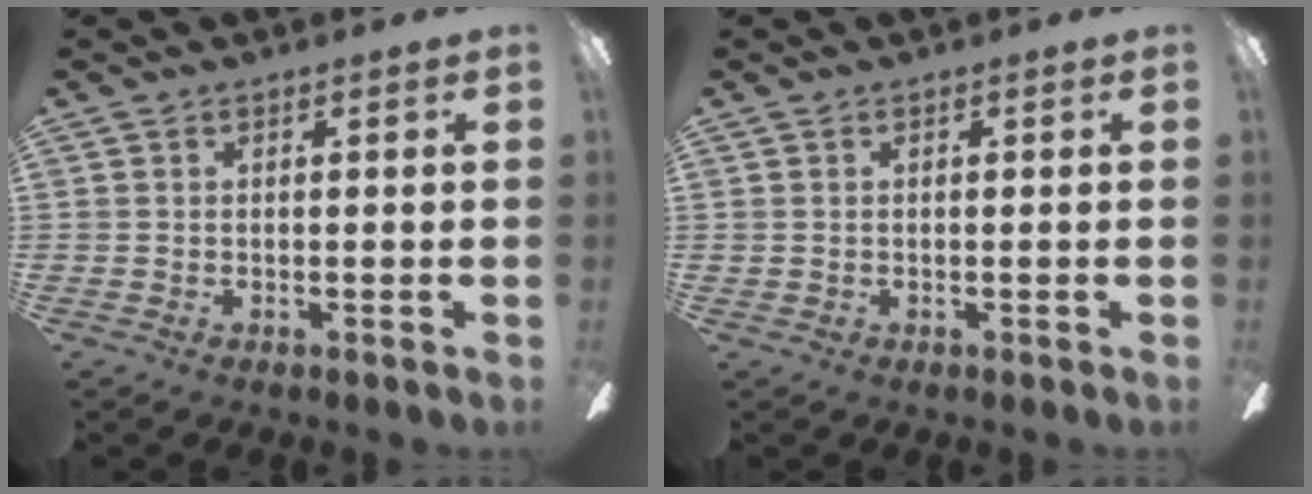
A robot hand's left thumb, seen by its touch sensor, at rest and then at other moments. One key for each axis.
{"total": 0.8, "fx": 0.1, "fy": 0.8, "fz": 0.0, "tx": 0.000, "ty": 0.006, "tz": 0.000}